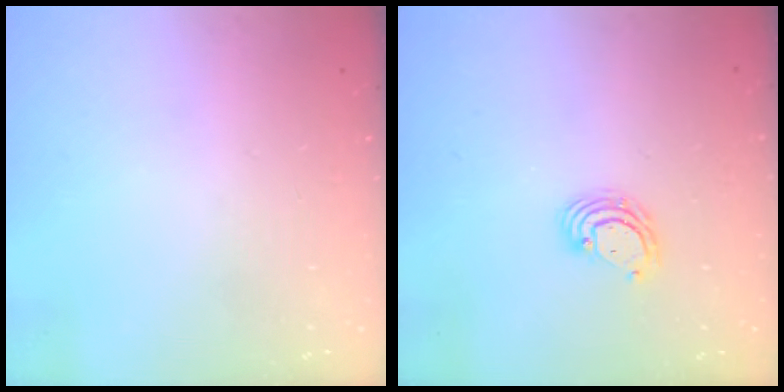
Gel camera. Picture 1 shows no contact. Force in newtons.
{"total": 4.6, "press": 4.6, "slide": 0.2}